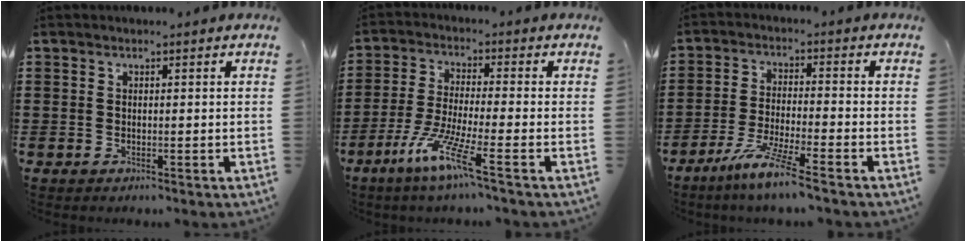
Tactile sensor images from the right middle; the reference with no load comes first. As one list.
[{"total": 7.9, "force": [-5.1, 0.1, 6.1], "torque": [-0.130, -0.013, -0.099]}, {"total": 6.9, "force": [-5.4, -0.2, 4.4], "torque": [-0.088, -0.012, -0.100]}]